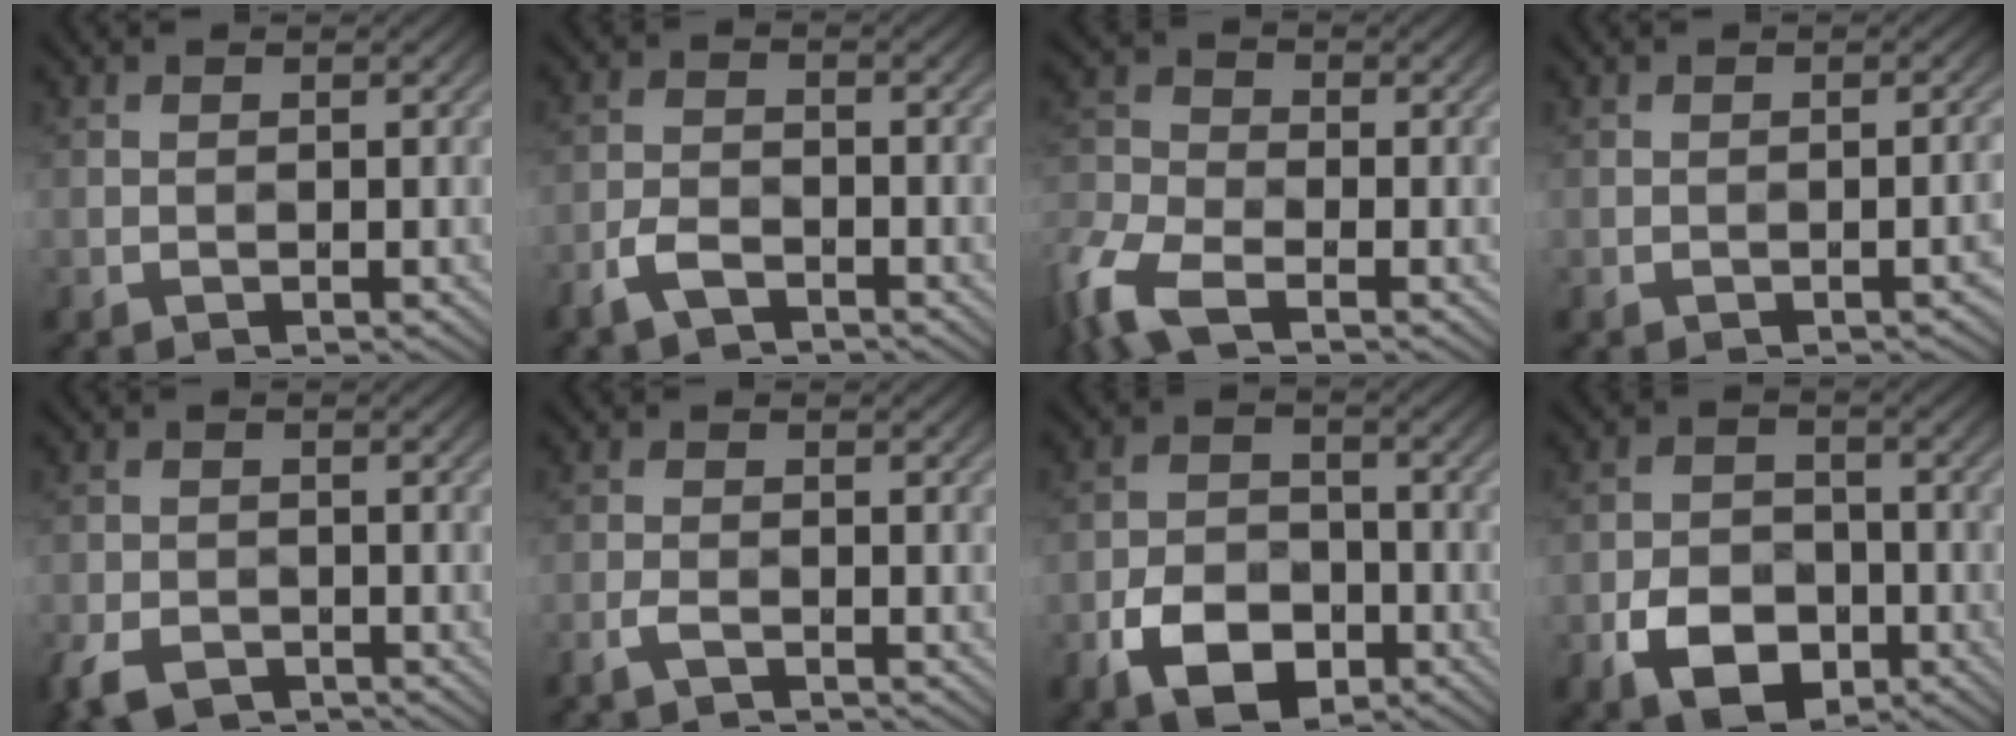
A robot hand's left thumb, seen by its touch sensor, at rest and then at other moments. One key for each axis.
{"total": 3.5, "fx": -2.2, "fy": 1.6, "fz": 2.3, "tx": -0.046, "ty": -0.005, "tz": -0.052}
{"total": 9.1, "fx": -5.1, "fy": 4.5, "fz": 6.0, "tx": -0.152, "ty": -0.017, "tz": -0.116}
{"total": 2.2, "fx": -1.5, "fy": 0.5, "fz": 1.4, "tx": -0.013, "ty": 0.015, "tz": -0.017}
{"total": 5.4, "fx": -2.9, "fy": 3.2, "fz": 3.3, "tx": -0.064, "ty": -0.015, "tz": -0.058}
{"total": 2.5, "fx": -2.0, "fy": 0.5, "fz": 1.5, "tx": -0.032, "ty": -0.003, "tz": -0.040}
{"total": 7.5, "fx": -2.6, "fy": 5.1, "fz": 4.9, "tx": -0.093, "ty": -0.009, "tz": -0.053}
{"total": 6.7, "fx": -1.8, "fy": 4.9, "fz": 4.3, "tx": -0.080, "ty": -0.008, "tz": -0.035}